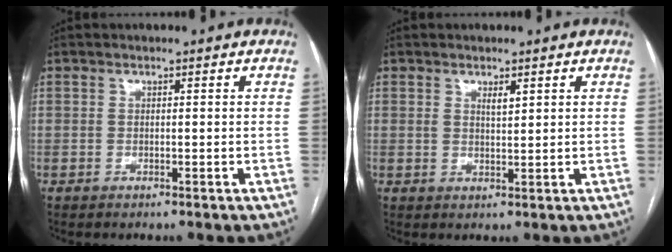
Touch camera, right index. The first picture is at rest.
{"total": 1.7, "force": [0.9, 0.5, 1.4], "torque": [-0.026, -0.001, 0.017]}